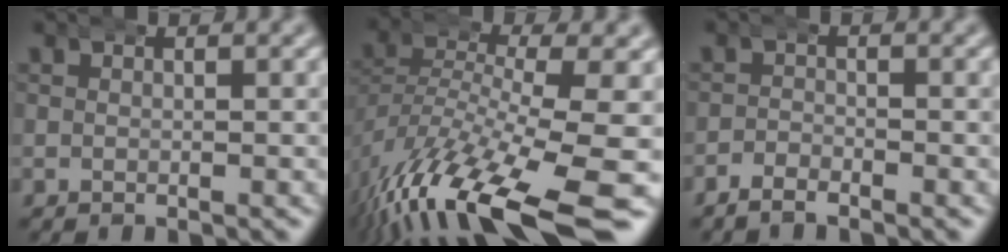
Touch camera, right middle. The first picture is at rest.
{"total": 10.7, "force": [-6.5, 3.4, 7.8], "torque": [-0.158, -0.034, -0.085]}
{"total": 1.6, "force": [-1.5, 0.4, 0.1], "torque": [-0.004, 0.000, -0.033]}